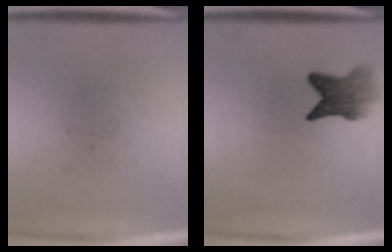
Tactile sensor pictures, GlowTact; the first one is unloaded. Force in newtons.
{"total": 4.7}